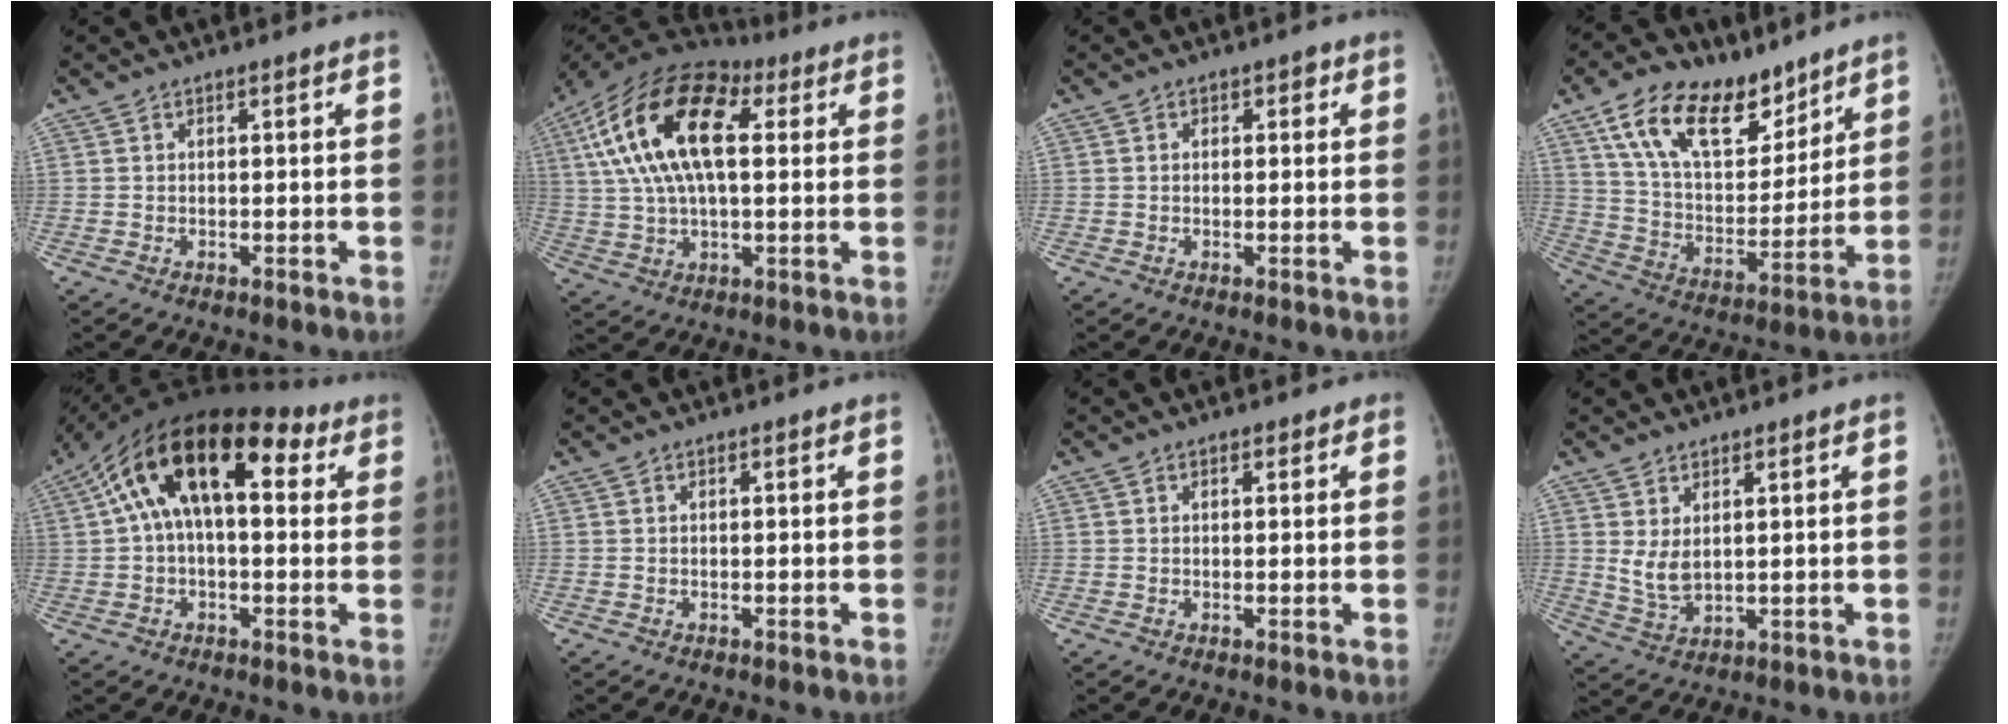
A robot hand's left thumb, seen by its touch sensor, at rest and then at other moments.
{"total": 20.8, "force": [5.3, 10.7, 17.0], "torque": [-0.316, 0.024, 0.080]}
{"total": 1.8, "force": [0.4, 1.6, 0.8], "torque": [0.007, 0.003, -0.002]}
{"total": 20.4, "force": [12.8, 11.0, 11.5], "torque": [-0.155, -0.049, 0.229]}
{"total": 19.8, "force": [5.9, 10.4, 15.7], "torque": [-0.241, 0.052, 0.080]}
{"total": 0.0}
{"total": 1.3, "force": [0.6, 1.2, 0.2], "torque": [0.020, 0.001, 0.000]}
{"total": 4.8, "force": [1.5, 2.9, 3.6], "torque": [-0.058, -0.017, 0.040]}